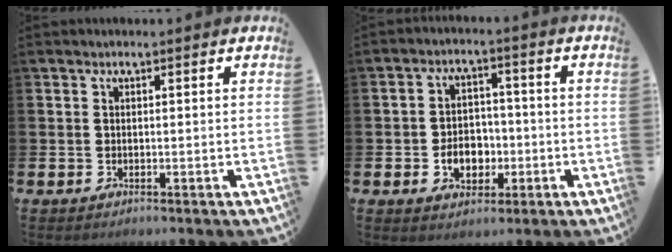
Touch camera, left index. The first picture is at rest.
{"total": 5.0, "force": [-1.4, 3.9, 2.9], "torque": [-0.041, 0.002, -0.032]}